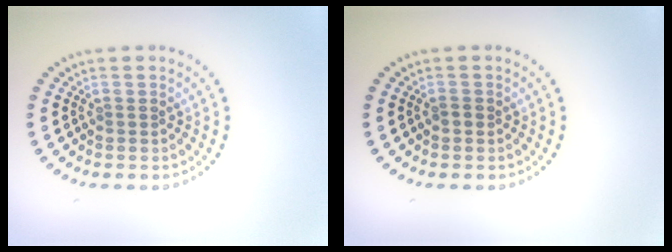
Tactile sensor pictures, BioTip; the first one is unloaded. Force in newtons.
{"total": 0.8, "press": 0.7, "slide": 0.2}